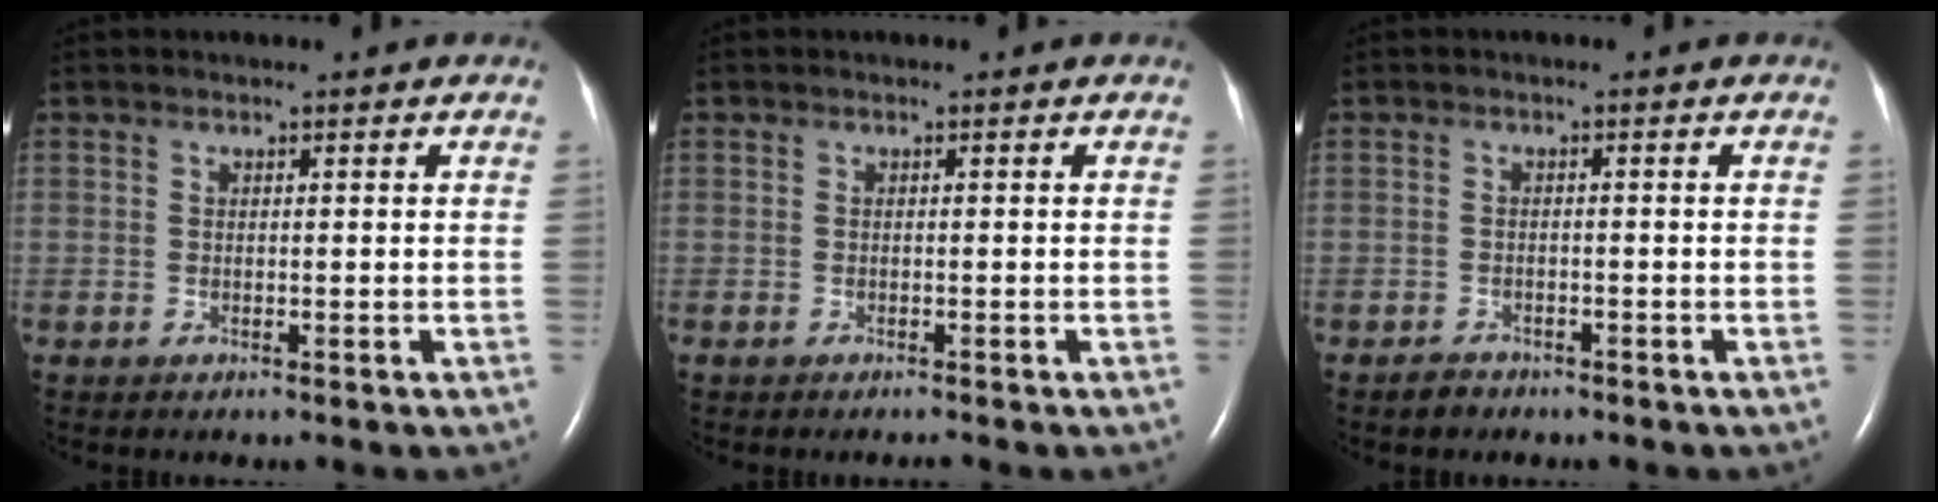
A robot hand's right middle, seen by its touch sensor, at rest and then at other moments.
{"total": 0.5, "force": [-0.5, 0.0, 0.2], "torque": [-0.010, -0.003, -0.008]}
{"total": 1.6, "force": [-1.3, 0.9, 0.1], "torque": [-0.008, 0.002, -0.022]}